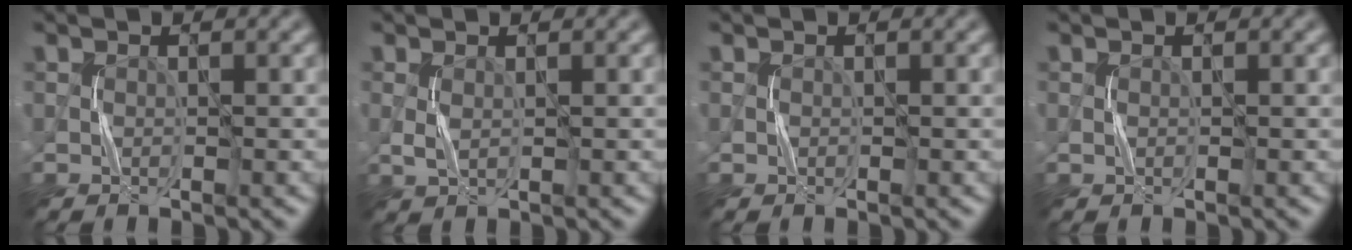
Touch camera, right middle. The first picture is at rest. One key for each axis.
{"total": 0.8, "fx": 0.2, "fy": 0.3, "fz": 0.7, "tx": -0.027, "ty": -0.001, "tz": 0.009}
{"total": 0.0}
{"total": 0.0}